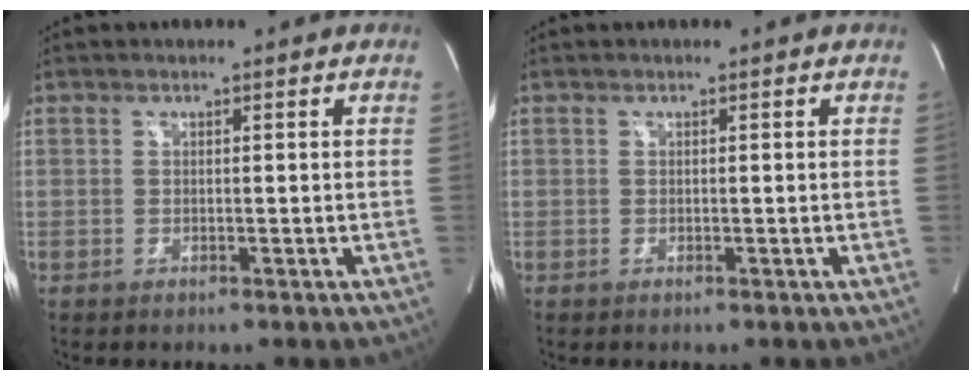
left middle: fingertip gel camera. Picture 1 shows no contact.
{"total": 0.0}